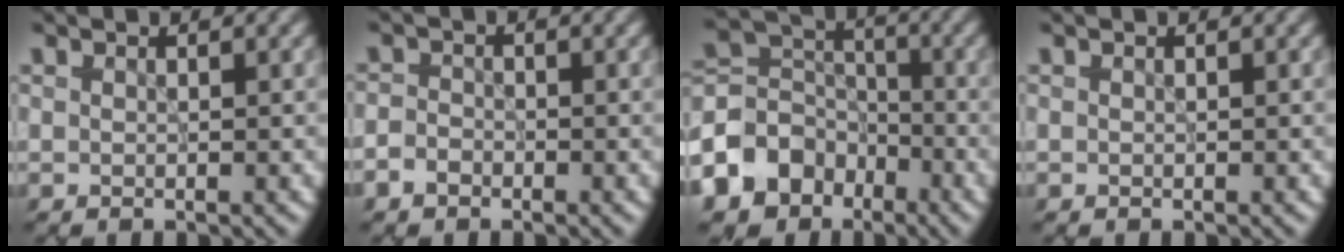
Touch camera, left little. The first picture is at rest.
{"total": 1.8, "force": [-1.1, 1.3, 0.6], "torque": [-0.010, 0.003, -0.027]}
{"total": 7.6, "force": [-3.9, 5.9, 2.8], "torque": [-0.058, 0.007, -0.096]}
{"total": 0.0}